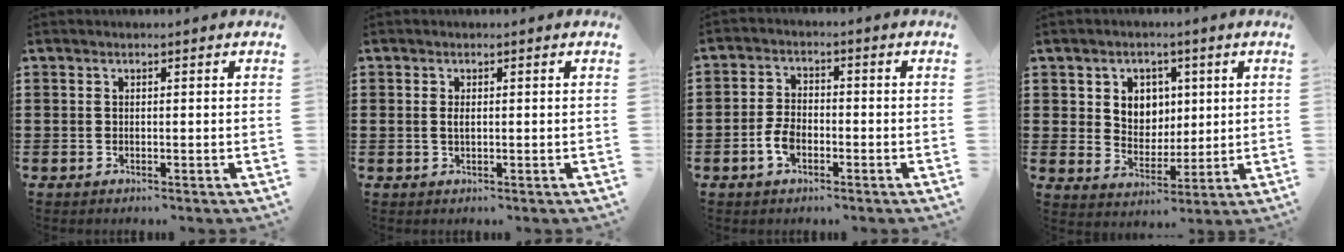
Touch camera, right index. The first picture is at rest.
{"total": 1.2, "force": [0.2, 0.5, 1.1], "torque": [-0.023, 0.004, 0.003]}
{"total": 4.0, "force": [-1.4, 2.3, 2.9], "torque": [-0.074, -0.002, -0.031]}
{"total": 5.1, "force": [1.9, 4.6, 1.3], "torque": [-0.042, 0.008, 0.032]}